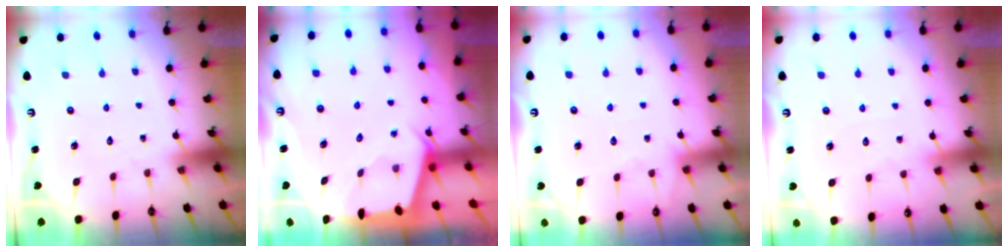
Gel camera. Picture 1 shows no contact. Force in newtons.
{"total": 2.0, "press": 2.0, "slide": 0.3}
{"total": 5.1, "press": 5.1, "slide": 0.7}
{"total": 3.0, "press": 2.9, "slide": 0.4}